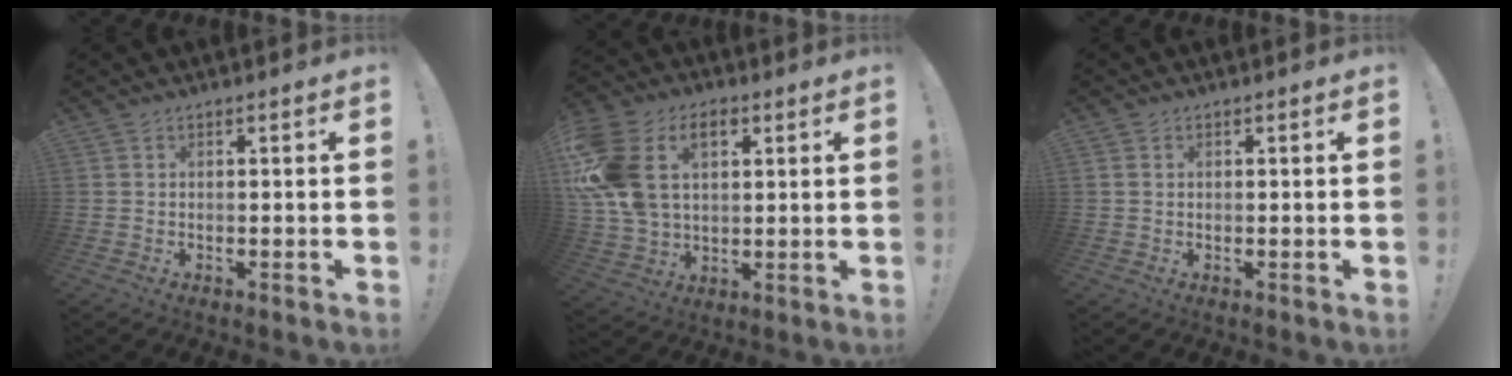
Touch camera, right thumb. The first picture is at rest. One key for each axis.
{"total": 18.4, "fx": 6.5, "fy": 12.3, "fz": 12.0, "tx": -0.245, "ty": -0.022, "tz": 0.117}
{"total": 0.7, "fx": 0.4, "fy": 0.5, "fz": 0.2, "tx": -0.008, "ty": 0.003, "tz": 0.009}